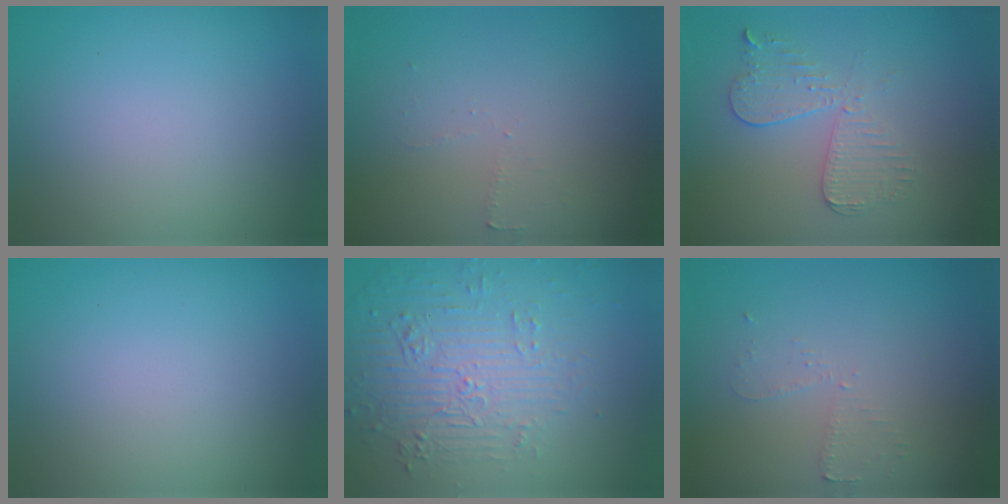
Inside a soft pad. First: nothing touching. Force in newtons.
{"total": 0.9, "press": 0.8, "slide": 0.3}
{"total": 3.5, "press": 3.1, "slide": 1.7}
{"total": 0.0}
{"total": 5.7, "press": 3.6, "slide": 4.4}
{"total": 1.6, "press": 1.5, "slide": 0.2}